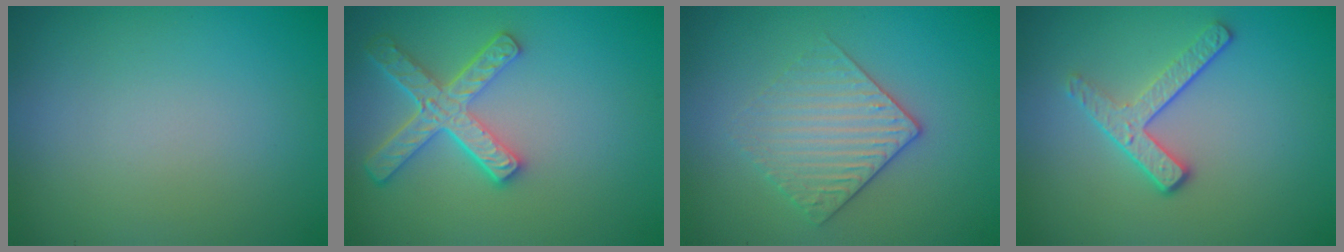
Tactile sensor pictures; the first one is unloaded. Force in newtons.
{"total": 5.1, "press": 3.8, "slide": 3.3}
{"total": 3.1, "press": 2.8, "slide": 1.4}
{"total": 3.1, "press": 2.5, "slide": 1.8}